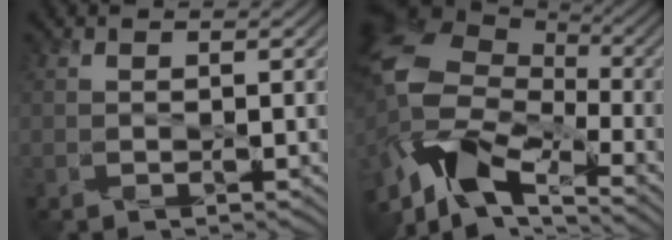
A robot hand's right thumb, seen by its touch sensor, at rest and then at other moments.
{"total": 14.4, "force": [-7.3, 7.7, 9.7], "torque": [-0.217, -0.011, -0.153]}